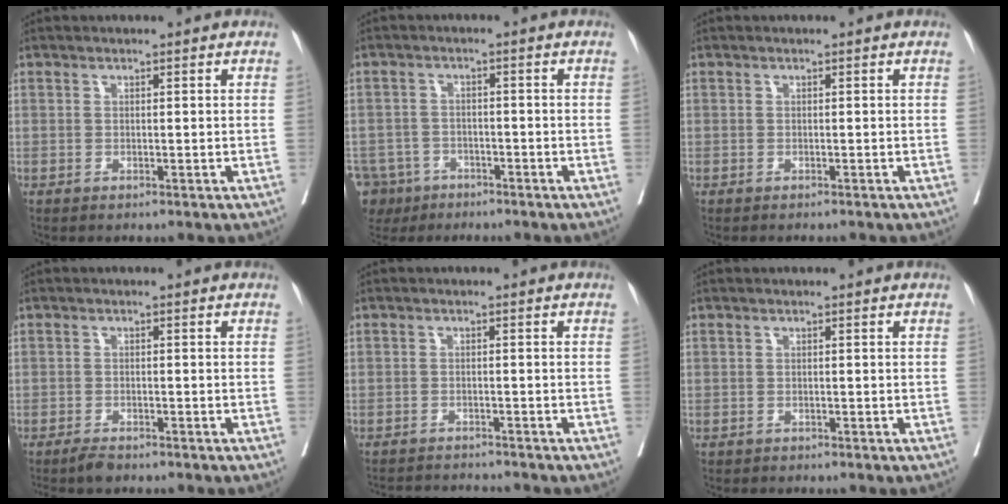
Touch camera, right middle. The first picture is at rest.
{"total": 9.1, "force": [-6.0, 6.6, 1.7], "torque": [-0.053, -0.004, -0.098]}
{"total": 2.0, "force": [-1.9, 0.1, 0.6], "torque": [-0.006, -0.002, -0.025]}
{"total": 2.1, "force": [-1.8, 0.4, 0.9], "torque": [-0.020, -0.005, -0.031]}
{"total": 6.3, "force": [-6.2, 0.1, 1.1], "torque": [-0.009, -0.004, -0.094]}
{"total": 0.7, "force": [-0.6, 0.3, 0.0], "torque": [-0.008, -0.001, -0.013]}